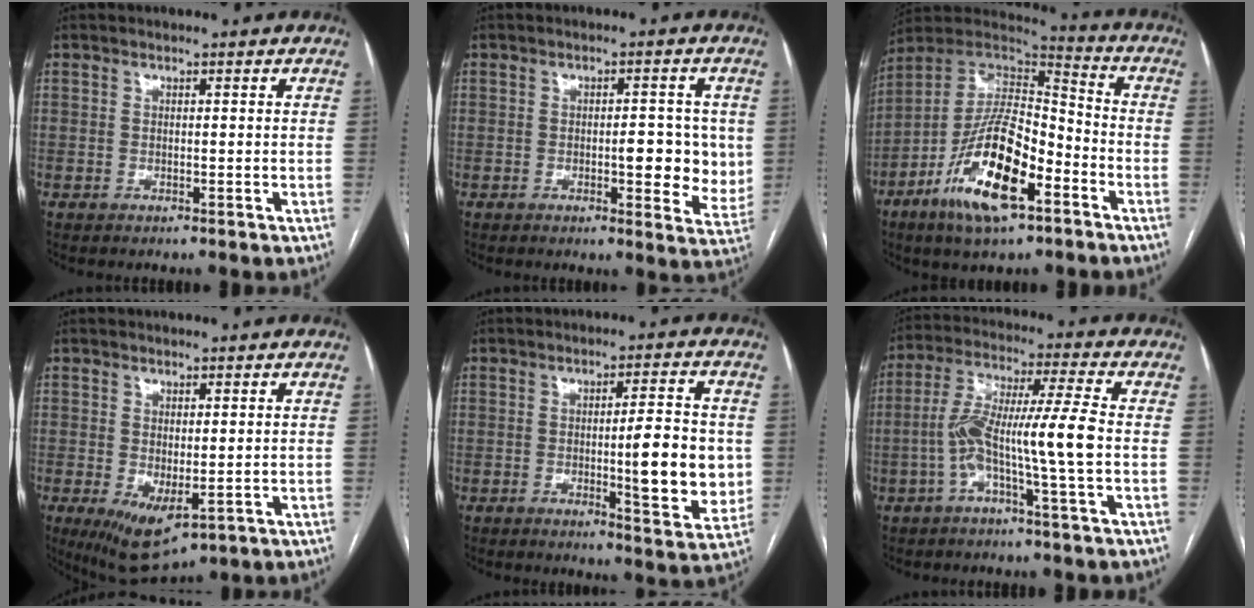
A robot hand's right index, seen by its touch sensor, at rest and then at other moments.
{"total": 7.5, "force": [-0.2, 2.7, 7.0], "torque": [-0.076, -0.004, -0.003]}
{"total": 18.0, "force": [-8.3, 5.4, 15.0], "torque": [-0.292, -0.003, -0.146]}
{"total": 7.0, "force": [-2.0, 2.9, 6.0], "torque": [-0.103, -0.022, -0.014]}
{"total": 10.7, "force": [-0.7, 1.9, 10.6], "torque": [-0.134, -0.003, -0.007]}
{"total": 10.4, "force": [-2.4, -0.9, 10.1], "torque": [-0.199, 0.021, -0.050]}